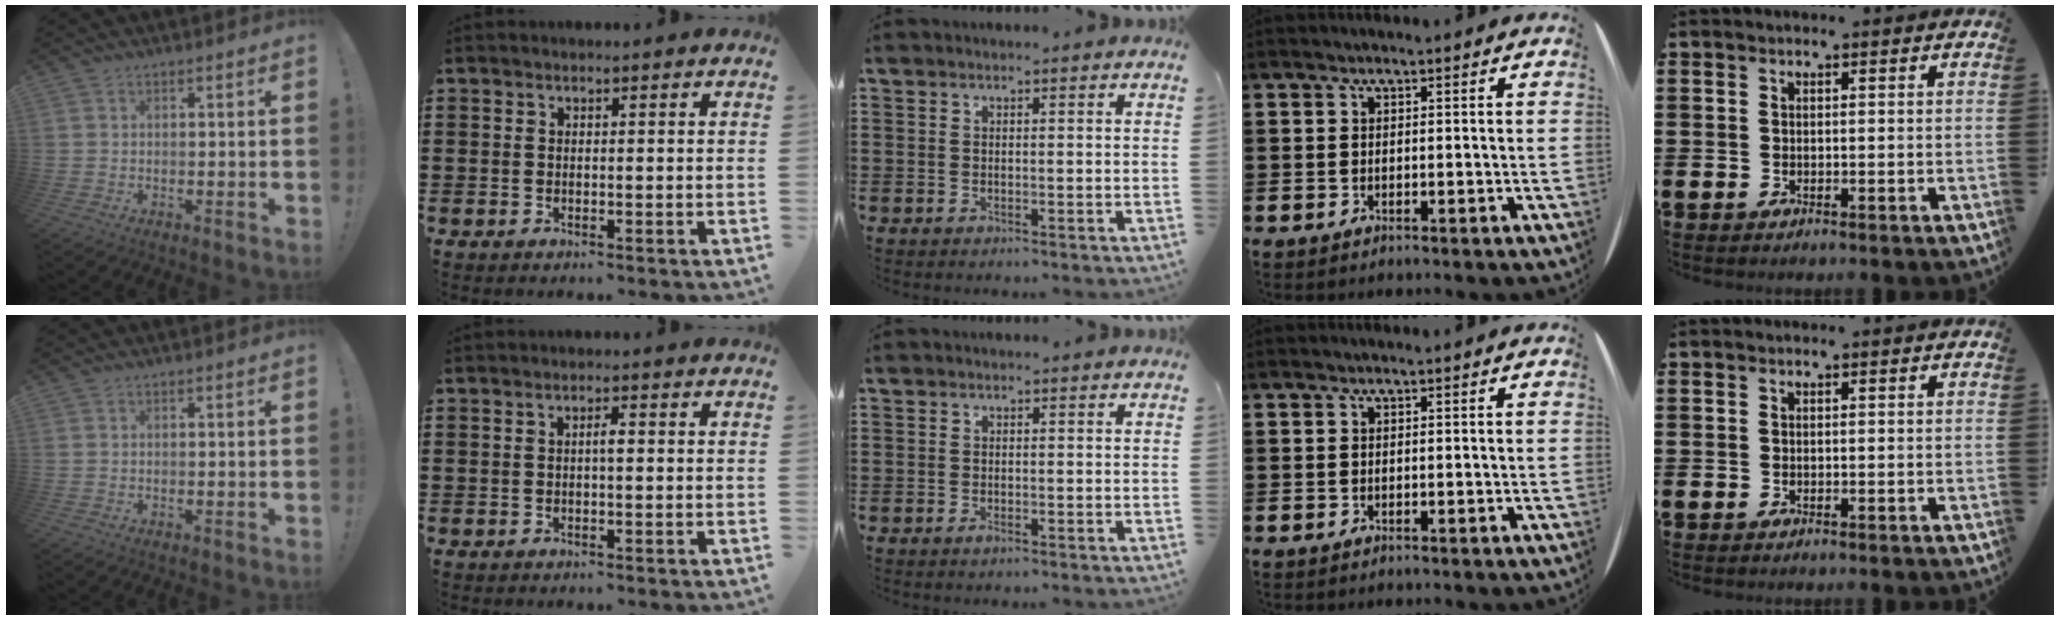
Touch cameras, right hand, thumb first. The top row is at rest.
{"index": {"total": 1.5, "force": [-0.1, 0.3, 1.4], "torque": [-0.027, 0.001, -0.003]}, "middle": {"total": 0.7, "force": [-0.4, 0.2, 0.5], "torque": [-0.011, -0.007, -0.006]}}